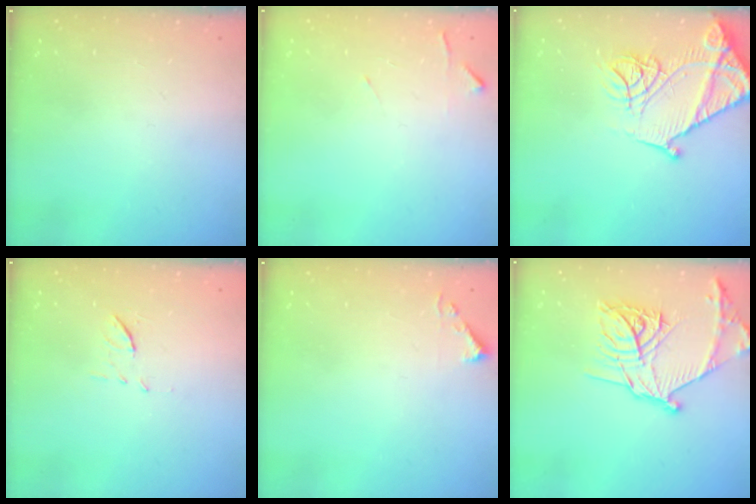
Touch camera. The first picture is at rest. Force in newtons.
{"total": 4.7, "press": 4.6, "slide": 0.6}
{"total": 19.3, "press": 19.2, "slide": 2.1}
{"total": 6.8, "press": 6.6, "slide": 1.8}
{"total": 3.7, "press": 3.7, "slide": 0.4}
{"total": 21.1, "press": 21.0, "slide": 1.2}